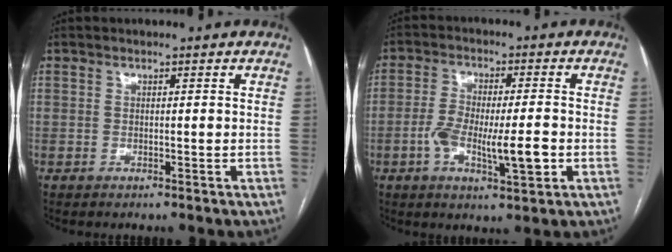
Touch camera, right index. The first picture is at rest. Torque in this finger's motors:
{"motor_torque": [0.26, -0.06, 0.25, 0.10]}